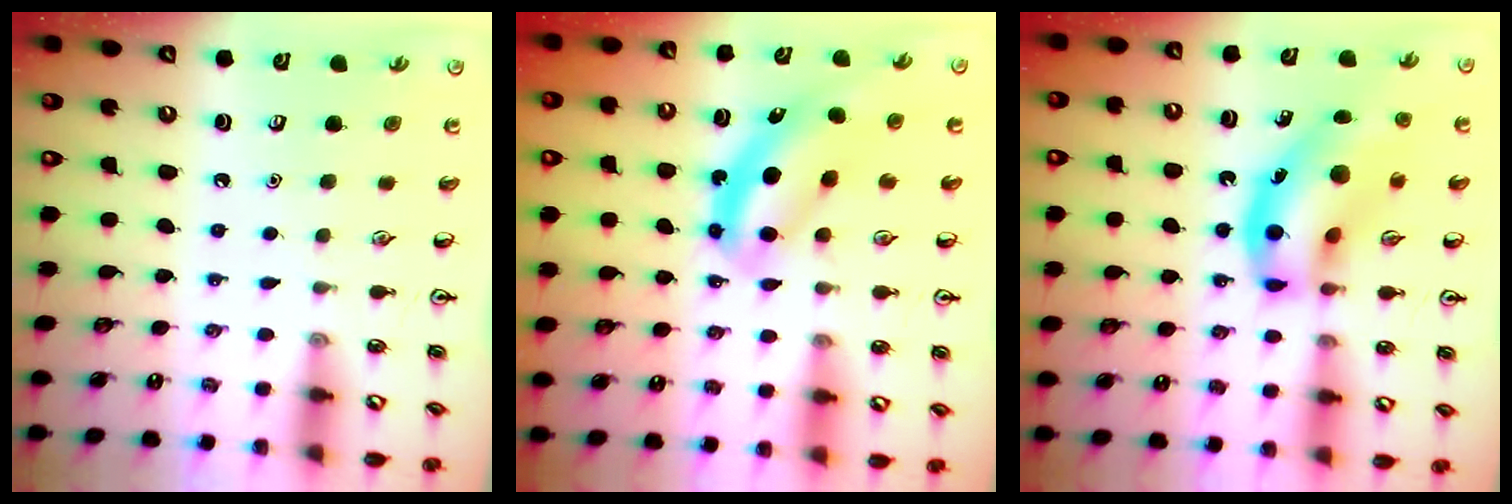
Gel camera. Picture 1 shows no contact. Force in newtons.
{"total": 5.6, "press": 5.5, "slide": 1.2}
{"total": 17.4, "press": 16.9, "slide": 4.5}